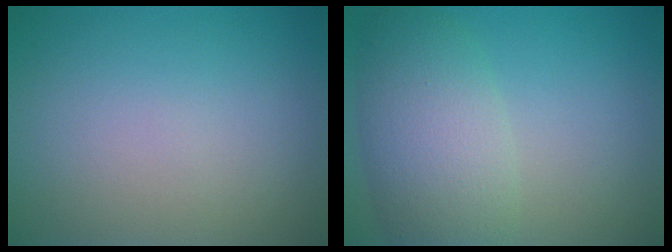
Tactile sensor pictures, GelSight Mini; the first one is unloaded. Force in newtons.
{"total": 6.3, "press": 6.3, "slide": 0.3}